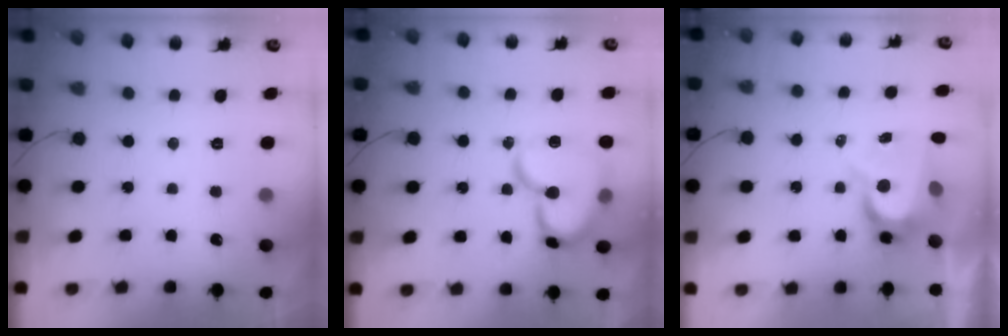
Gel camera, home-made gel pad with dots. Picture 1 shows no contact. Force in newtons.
{"total": 17.7, "press": 17.6, "slide": 2.0}
{"total": 8.2, "press": 8.1, "slide": 0.6}